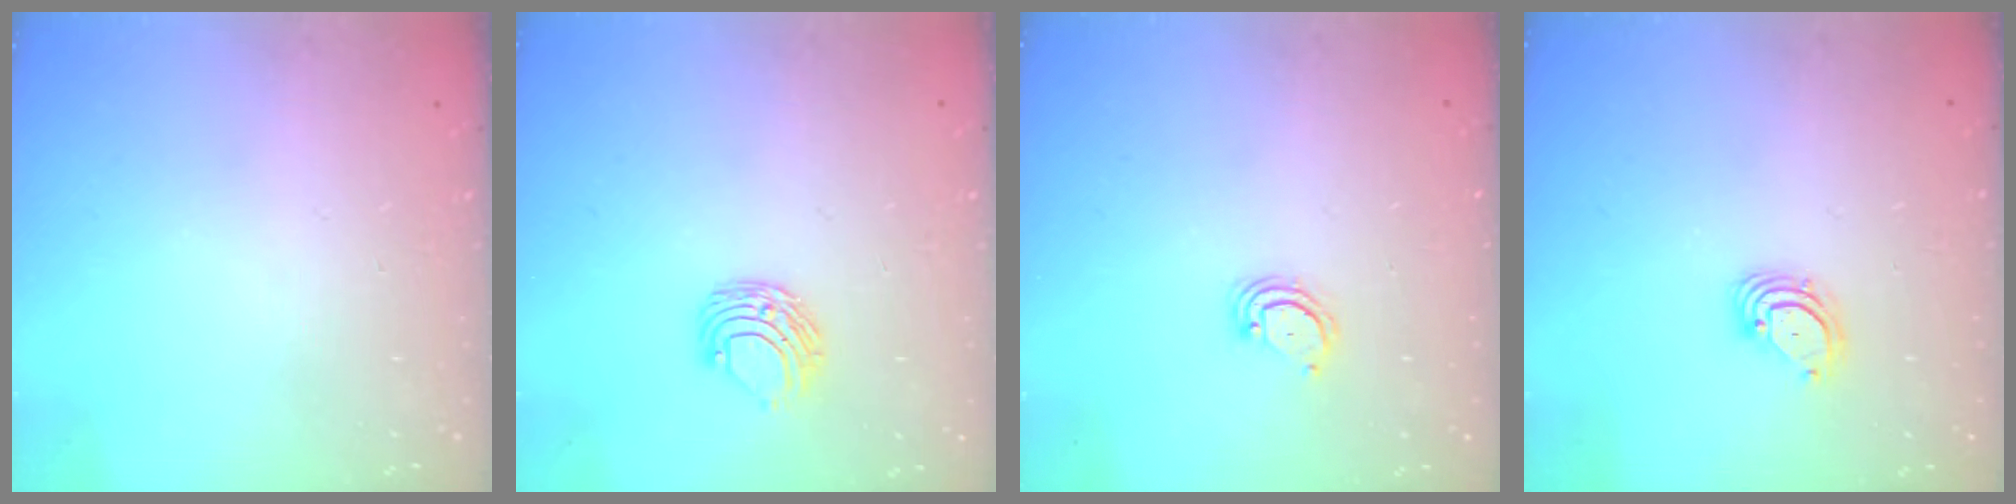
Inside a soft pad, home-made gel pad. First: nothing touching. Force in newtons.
{"total": 7.1, "press": 7.0, "slide": 0.7}
{"total": 3.3, "press": 3.3, "slide": 0.3}
{"total": 3.2, "press": 3.2, "slide": 0.1}